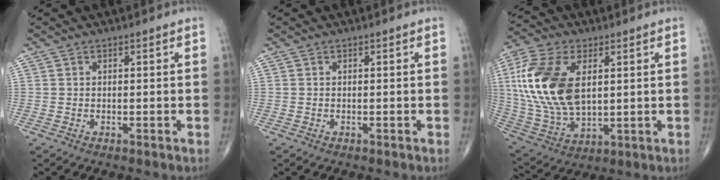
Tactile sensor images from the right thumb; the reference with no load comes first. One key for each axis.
{"total": 0.0}
{"total": 20.1, "fx": 3.8, "fy": 11.5, "fz": 16.1, "tx": -0.339, "ty": -0.015, "tz": 0.074}